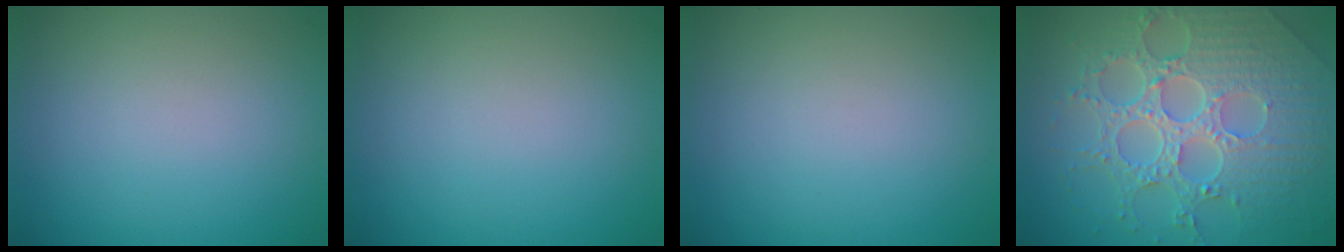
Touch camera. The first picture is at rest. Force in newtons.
{"total": 0.0}
{"total": 0.0}
{"total": 8.1, "press": 6.0, "slide": 5.5}